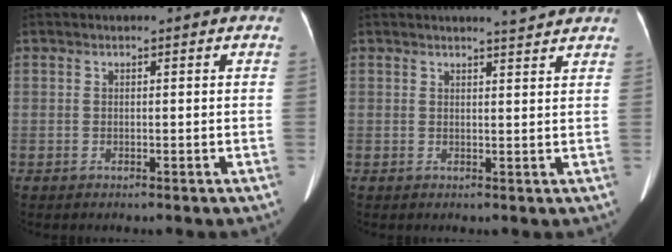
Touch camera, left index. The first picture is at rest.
{"total": 2.8, "force": [2.6, -0.3, 0.7], "torque": [-0.015, -0.005, 0.033]}